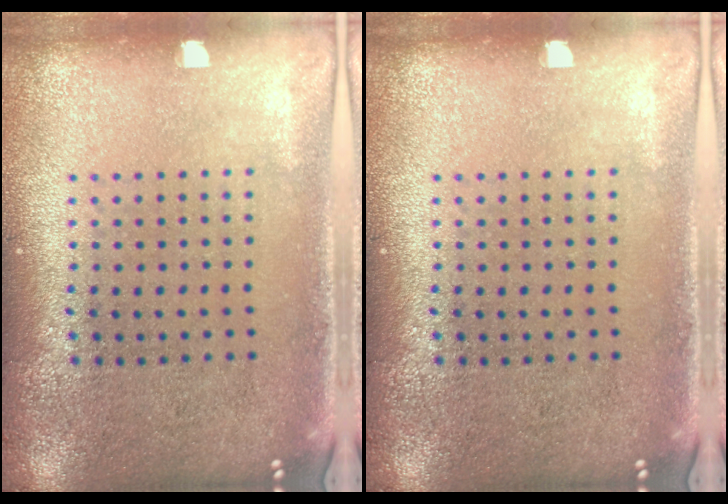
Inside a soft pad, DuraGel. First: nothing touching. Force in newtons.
{"total": 0.0}